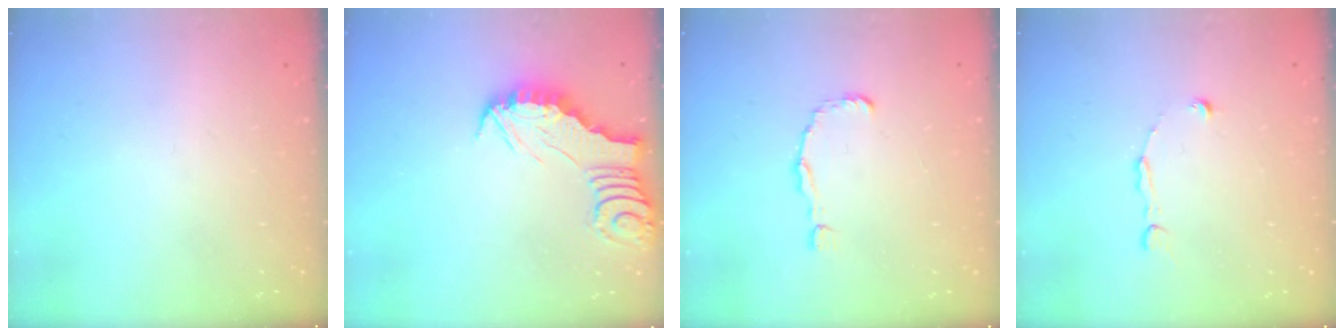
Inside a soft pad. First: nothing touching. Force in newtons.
{"total": 2.4, "press": 2.4, "slide": 0.2}
{"total": 1.6, "press": 1.5, "slide": 0.1}
{"total": 1.9, "press": 1.9, "slide": 0.2}